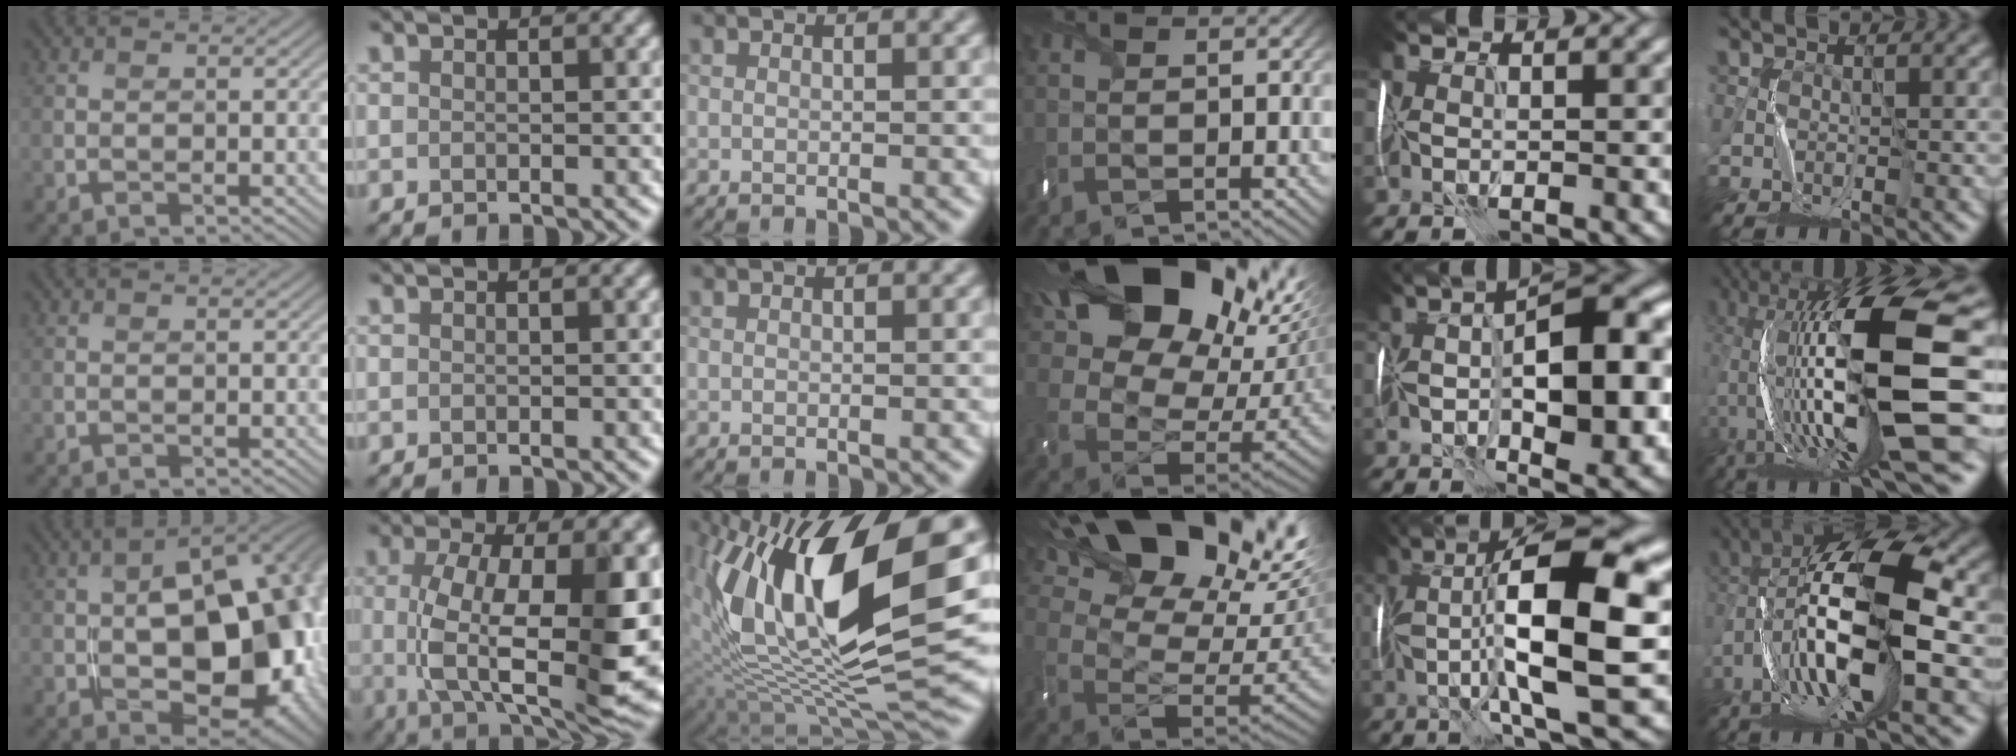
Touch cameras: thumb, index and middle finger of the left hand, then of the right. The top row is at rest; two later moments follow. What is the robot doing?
{"motion": "wrap", "object": "thread"}